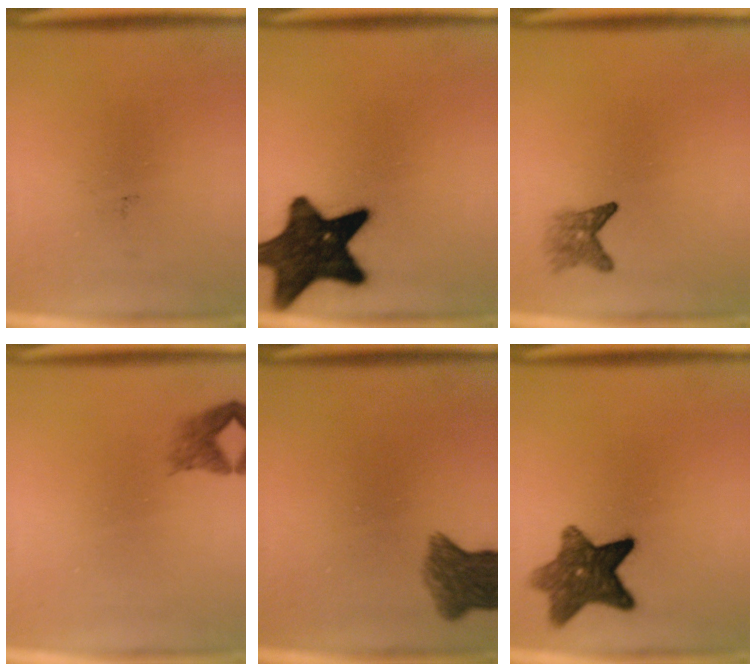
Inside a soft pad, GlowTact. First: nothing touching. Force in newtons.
{"total": 15.8}
{"total": 2.4}
{"total": 2.0}
{"total": 6.4}
{"total": 9.3}